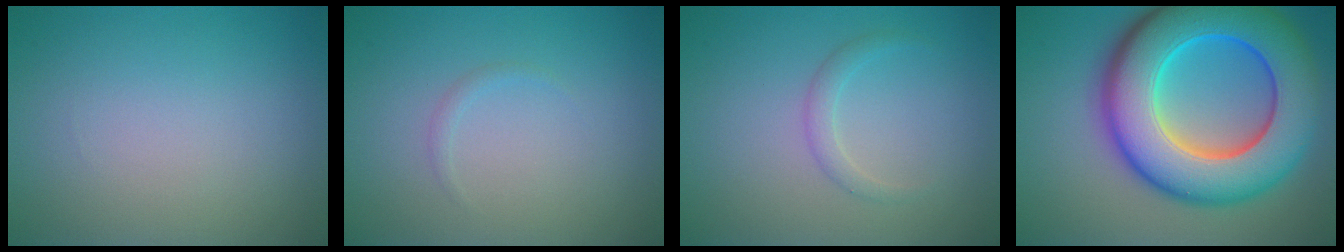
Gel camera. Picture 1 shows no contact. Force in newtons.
{"total": 0.6, "press": 0.6, "slide": 0.1}
{"total": 1.2, "press": 1.2, "slide": 0.0}
{"total": 13.9, "press": 13.9, "slide": 0.2}